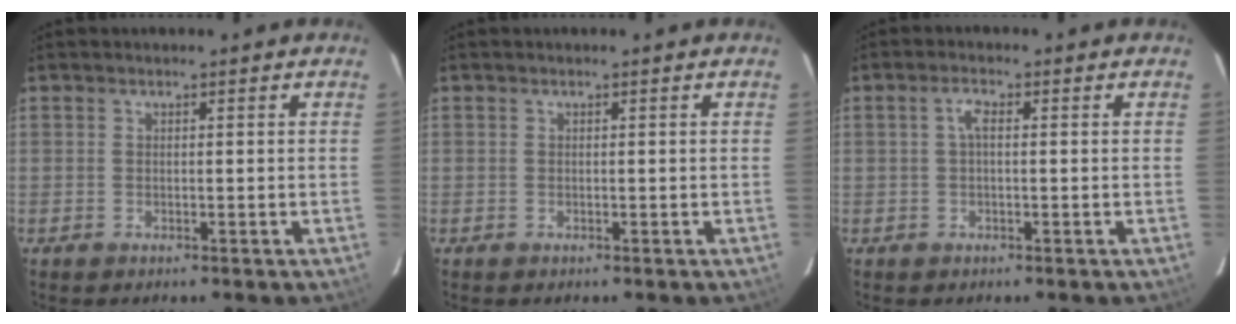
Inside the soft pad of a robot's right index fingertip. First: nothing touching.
{"total": 0.0}
{"total": 2.0, "force": [0.1, 0.7, 1.8], "torque": [-0.039, 0.008, 0.002]}